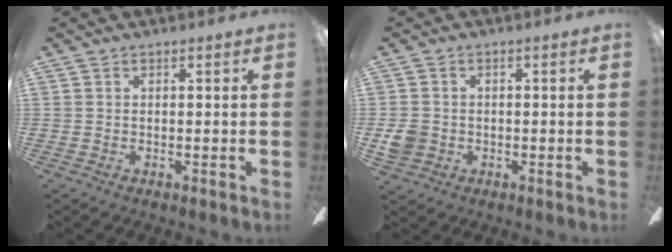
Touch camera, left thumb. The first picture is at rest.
{"total": 4.1, "force": [-0.4, 3.7, 1.6], "torque": [-0.028, 0.004, -0.007]}